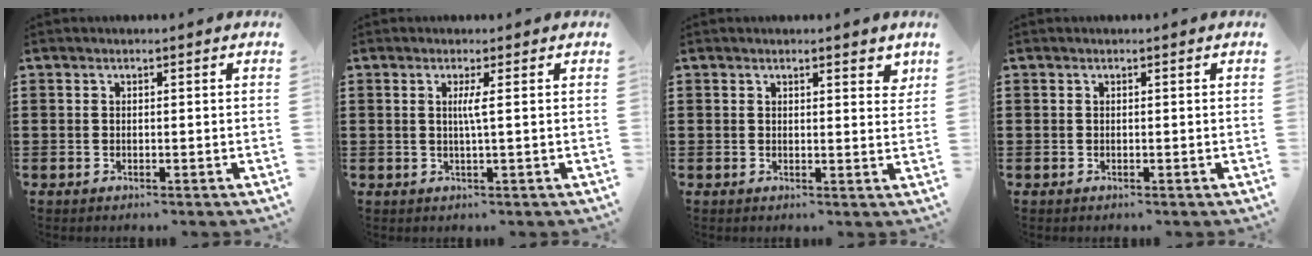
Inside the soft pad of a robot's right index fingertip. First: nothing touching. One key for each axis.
{"total": 2.2, "fx": 0.2, "fy": -0.5, "fz": 2.1, "tx": -0.041, "ty": -0.006, "tz": 0.000}
{"total": 2.1, "fx": 1.6, "fy": 0.7, "fz": 1.2, "tx": -0.010, "ty": 0.000, "tz": 0.026}
{"total": 0.0}